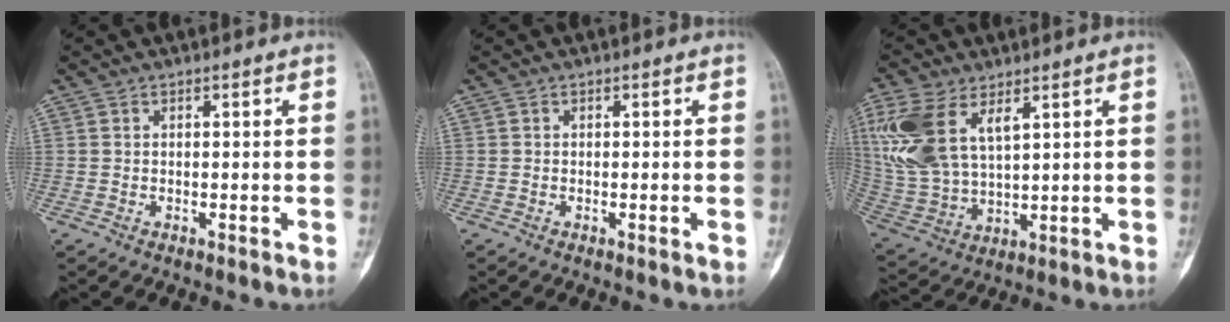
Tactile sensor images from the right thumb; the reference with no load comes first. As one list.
[{"total": 0.8, "force": [-0.2, 0.0, 0.7], "torque": [-0.012, -0.001, -0.002]}, {"total": 15.5, "force": [6.9, 8.4, 11.1], "torque": [-0.238, -0.013, 0.151]}]